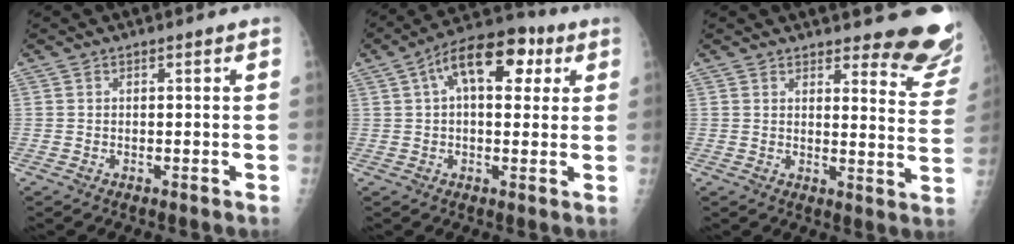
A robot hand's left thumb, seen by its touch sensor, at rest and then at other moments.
{"total": 14.2, "force": [4.8, 7.4, 11.1], "torque": [-0.149, 0.022, 0.066]}
{"total": 12.4, "force": [11.2, 2.9, 4.4], "torque": [-0.012, -0.104, 0.110]}